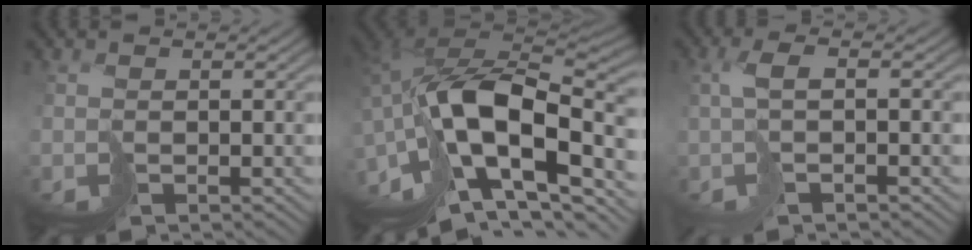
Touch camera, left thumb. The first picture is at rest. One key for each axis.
{"total": 17.9, "fx": -6.2, "fy": 9.5, "fz": 13.8, "tx": -0.293, "ty": 0.003, "tz": -0.116}
{"total": 2.9, "fx": -0.1, "fy": 0.6, "fz": 2.9, "tx": -0.060, "ty": 0.008, "tz": -0.008}